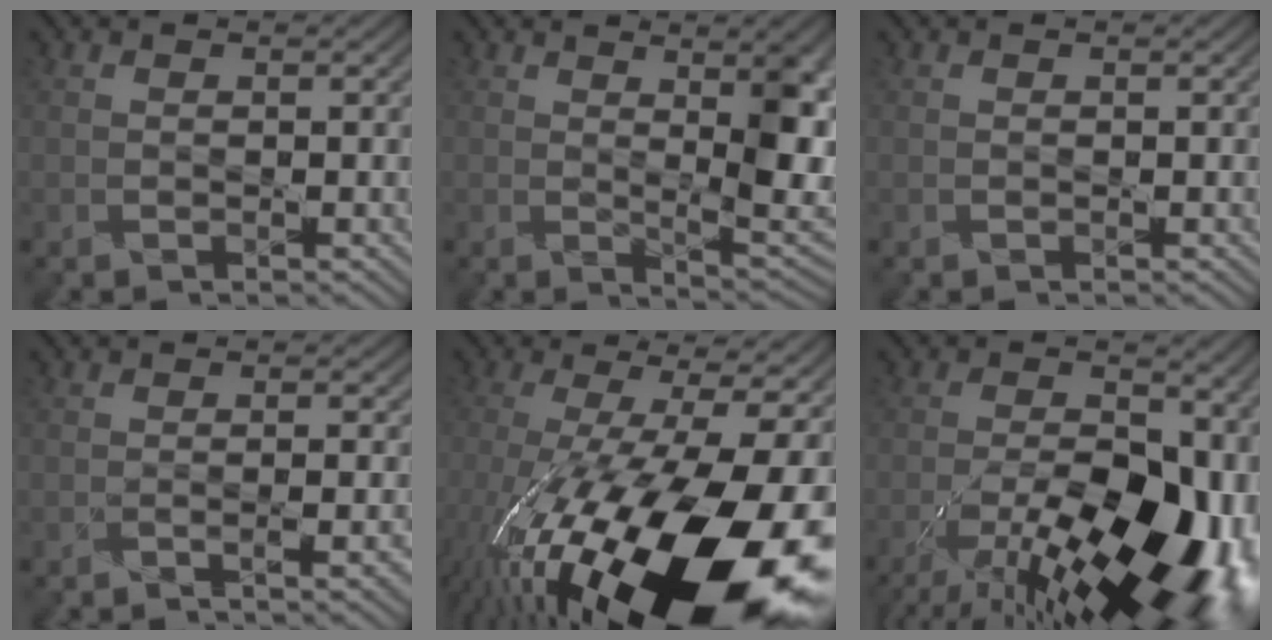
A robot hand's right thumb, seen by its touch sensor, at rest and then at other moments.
{"total": 9.5, "force": [2.0, 3.0, 8.8], "torque": [-0.118, -0.006, 0.038]}
{"total": 0.0}
{"total": 3.6, "force": [-1.9, 0.6, 3.0], "torque": [-0.042, 0.009, -0.040]}
{"total": 21.5, "force": [-8.4, 7.7, 18.3], "torque": [-0.301, -0.065, -0.118]}
{"total": 19.4, "force": [-8.4, 9.3, 14.7], "torque": [-0.200, -0.029, -0.118]}